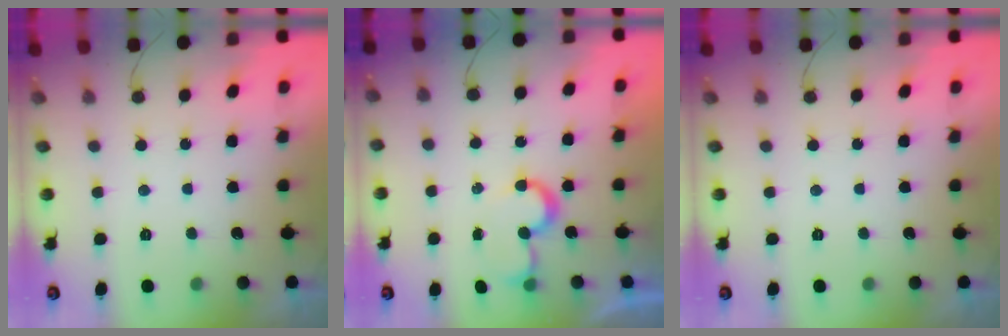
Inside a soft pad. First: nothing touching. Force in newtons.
{"total": 6.2, "press": 6.1, "slide": 0.7}
{"total": 0.0}